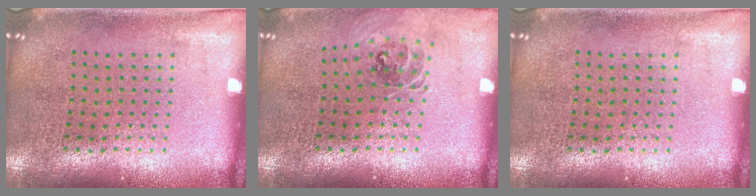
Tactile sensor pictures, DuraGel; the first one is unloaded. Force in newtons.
{"total": 0.9, "press": 0.8, "slide": 0.2}
{"total": 0.0}